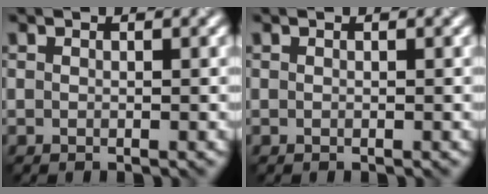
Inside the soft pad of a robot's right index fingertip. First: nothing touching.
{"total": 0.0}